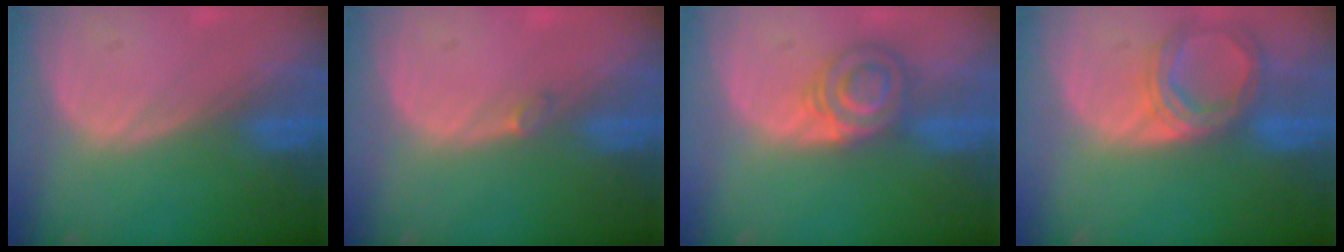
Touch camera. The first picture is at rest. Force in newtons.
{"total": 0.8, "press": 0.8, "slide": 0.2}
{"total": 5.7, "press": 5.6, "slide": 1.0}
{"total": 6.7, "press": 6.2, "slide": 2.7}